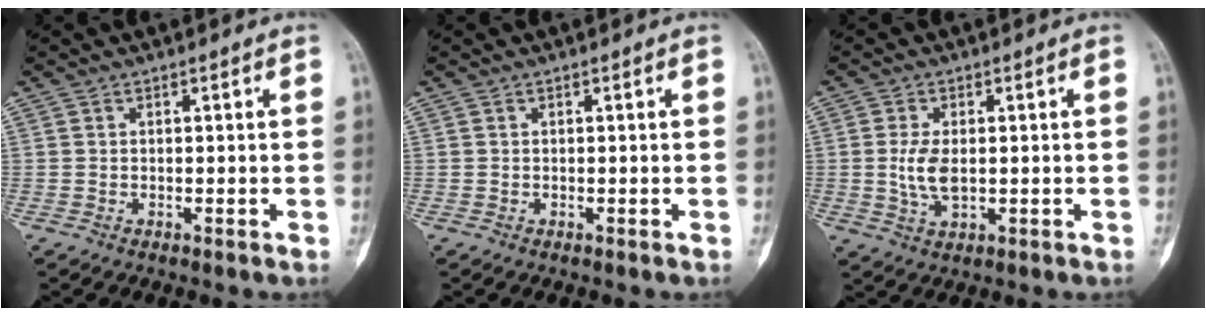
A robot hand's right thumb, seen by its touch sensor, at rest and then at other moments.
{"total": 0.0}
{"total": 5.6, "force": [0.1, 2.9, 4.7], "torque": [-0.102, -0.006, 0.004]}